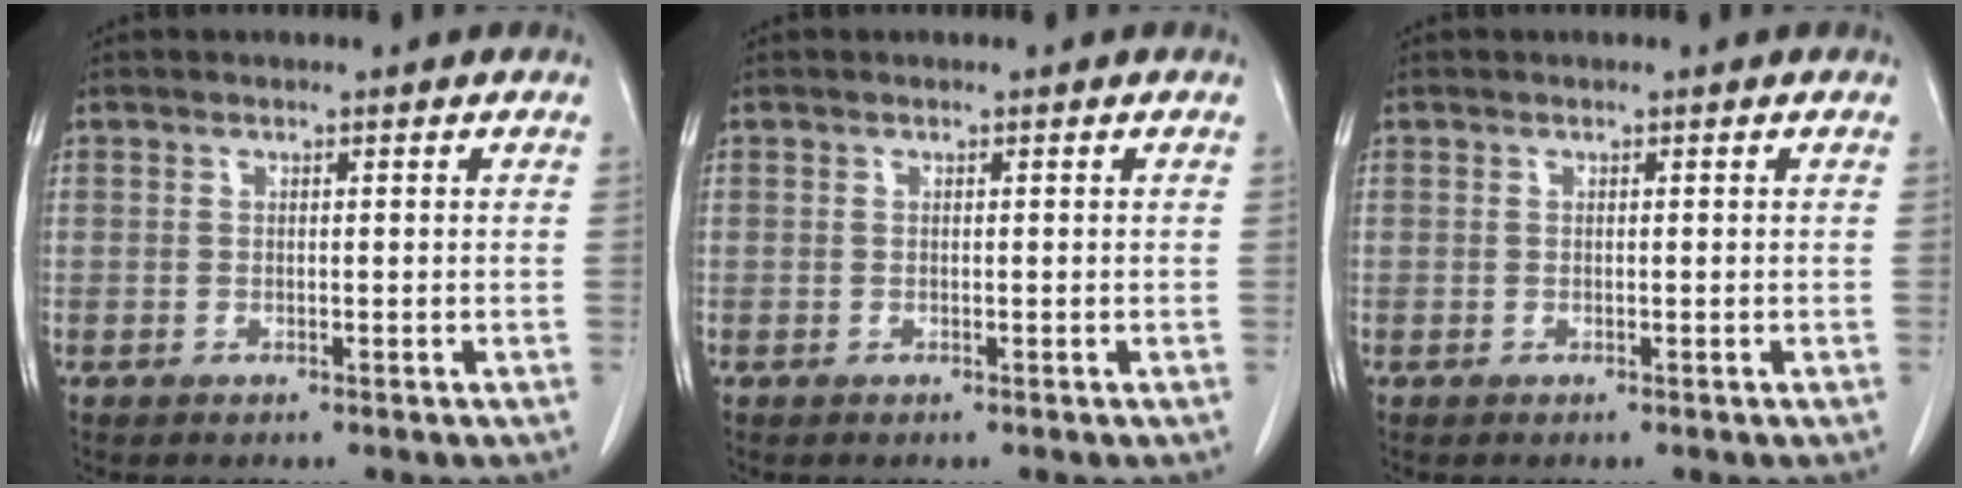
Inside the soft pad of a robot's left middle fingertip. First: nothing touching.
{"total": 0.0}
{"total": 0.0}